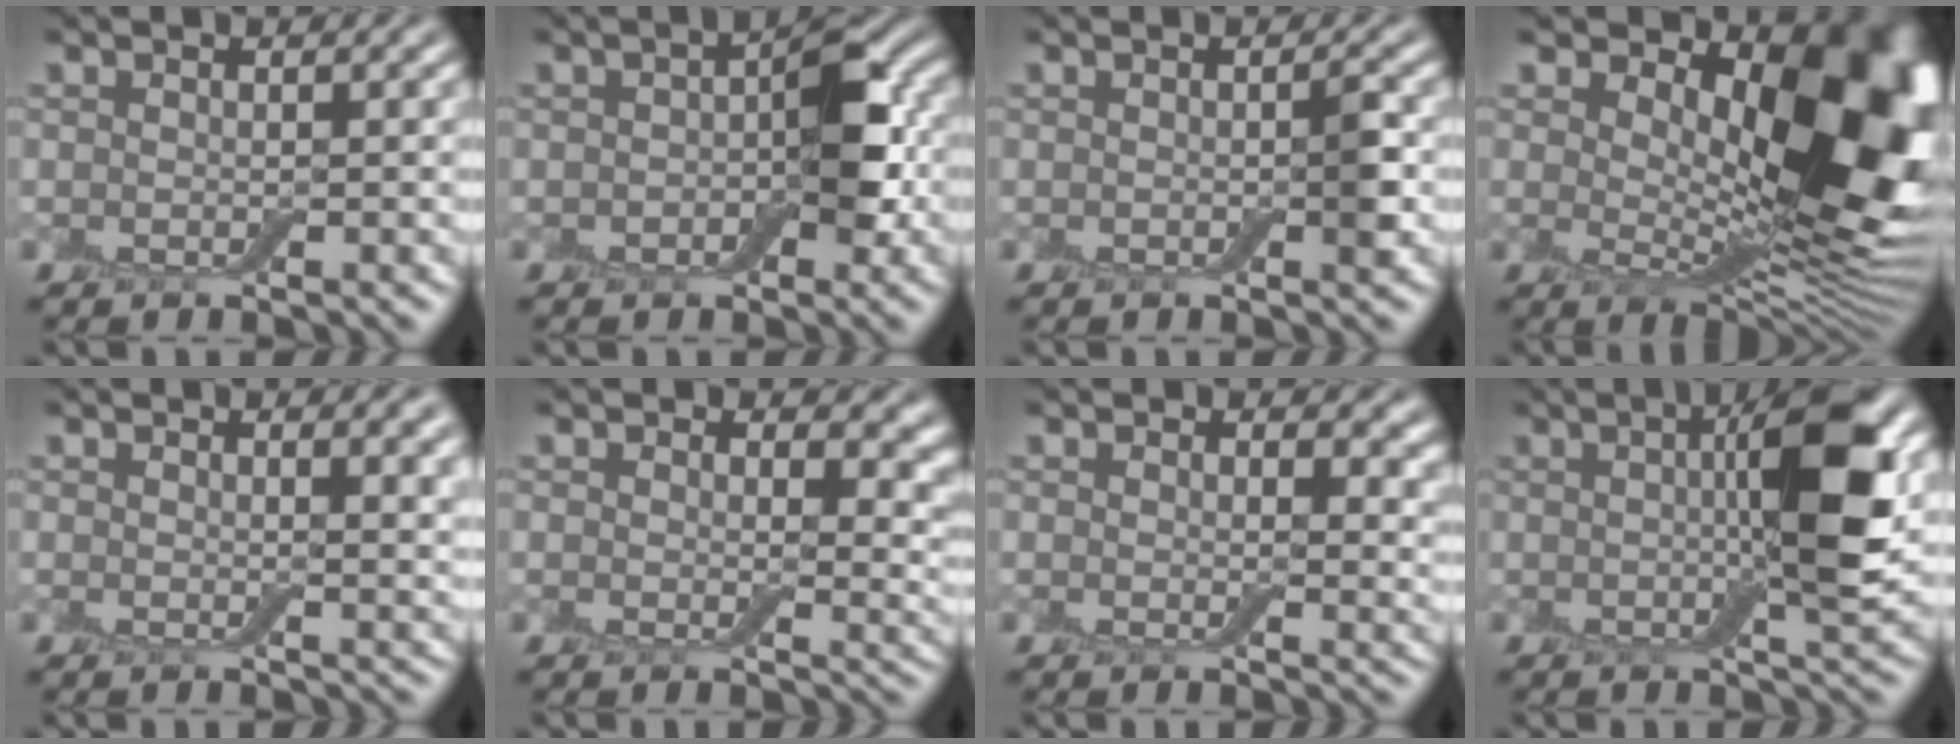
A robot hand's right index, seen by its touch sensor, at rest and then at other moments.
{"total": 4.7, "force": [-0.2, 2.6, 3.9], "torque": [-0.044, 0.008, -0.009]}
{"total": 1.3, "force": [-0.2, 0.5, 1.2], "torque": [-0.015, -0.001, -0.003]}
{"total": 13.8, "force": [4.0, 7.4, 10.9], "torque": [-0.128, -0.004, 0.077]}
{"total": 2.6, "force": [0.7, 1.1, 2.2], "torque": [-0.030, -0.005, 0.014]}
{"total": 4.7, "force": [1.5, 3.2, 3.2], "torque": [-0.042, -0.019, 0.028]}
{"total": 3.6, "force": [1.4, 2.5, 2.3], "torque": [-0.032, -0.017, 0.027]}
{"total": 7.4, "force": [1.2, 1.3, 7.2], "torque": [-0.110, 0.013, 0.015]}